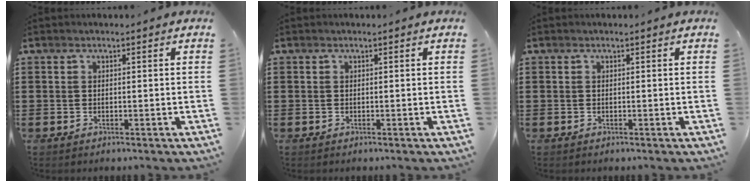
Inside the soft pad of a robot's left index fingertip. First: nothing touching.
{"total": 0.0}
{"total": 0.0}